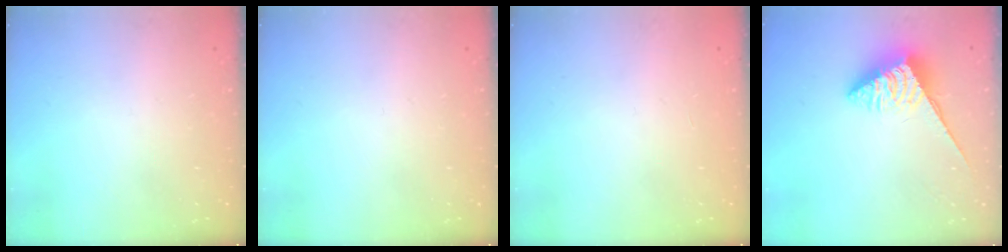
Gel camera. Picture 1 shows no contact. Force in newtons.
{"total": 0.0}
{"total": 0.0}
{"total": 5.6, "press": 5.6, "slide": 0.2}